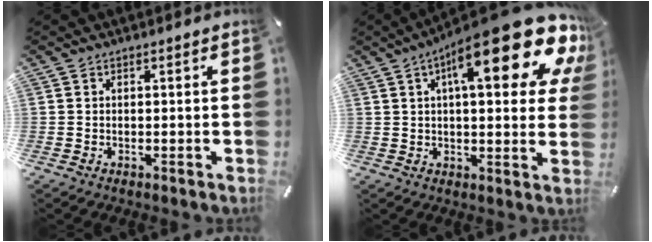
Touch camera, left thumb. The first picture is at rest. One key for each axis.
{"total": 22.5, "fx": 11.5, "fy": 6.6, "fz": 18.2, "tx": -0.259, "ty": -0.070, "tz": 0.177}